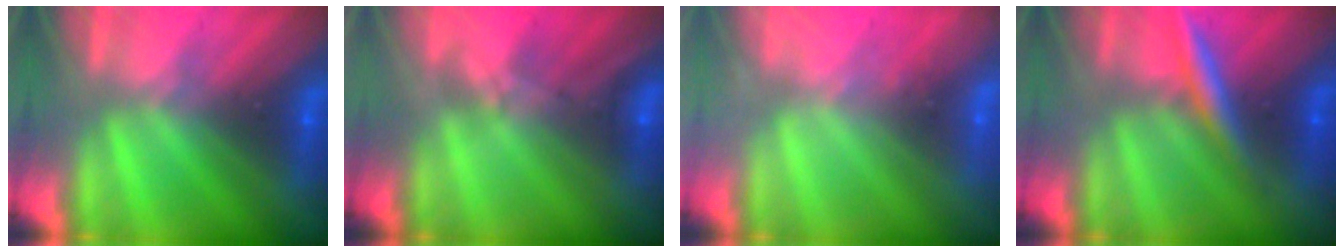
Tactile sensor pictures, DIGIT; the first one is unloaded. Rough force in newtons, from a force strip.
{"total": 1.6}
{"total": 2.4}
{"total": 2.4}